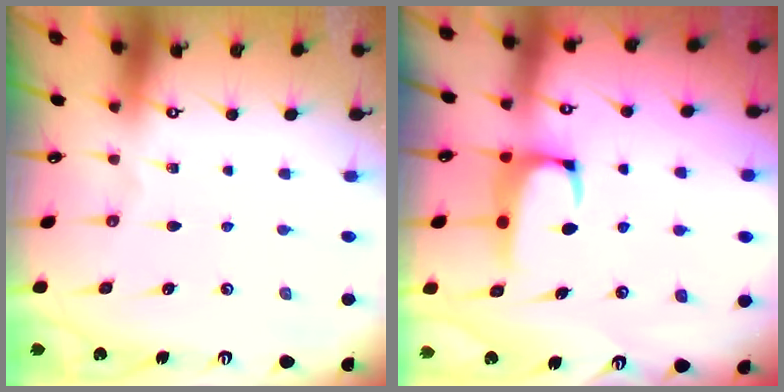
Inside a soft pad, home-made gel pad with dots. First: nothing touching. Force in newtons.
{"total": 2.2, "press": 2.0, "slide": 0.9}